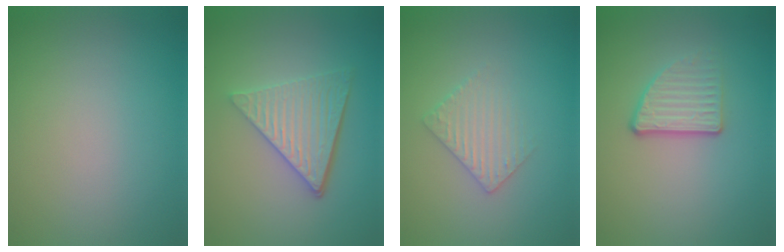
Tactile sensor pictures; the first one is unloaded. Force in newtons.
{"total": 5.4, "press": 3.8, "slide": 3.8}
{"total": 2.5, "press": 2.4, "slide": 0.5}
{"total": 3.0, "press": 2.3, "slide": 1.9}